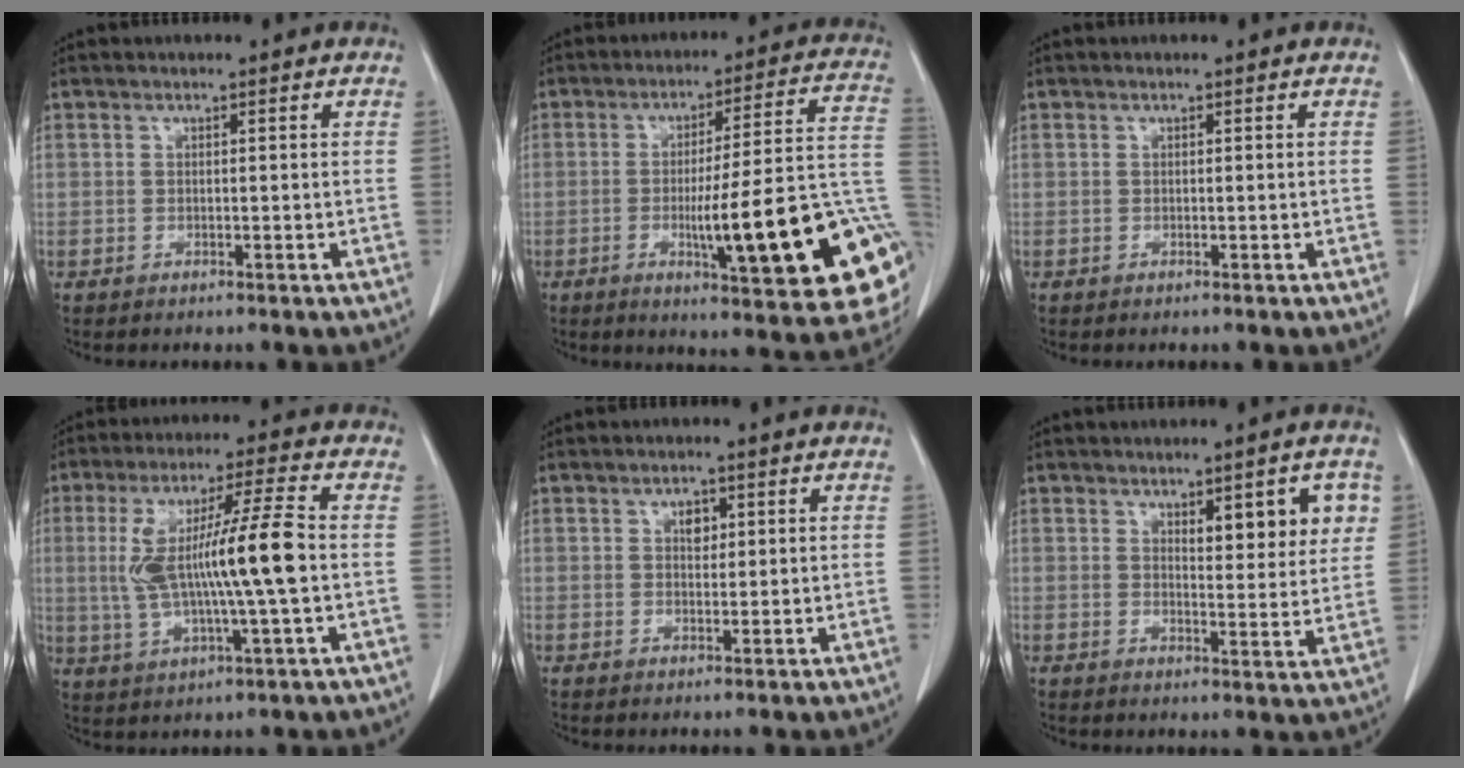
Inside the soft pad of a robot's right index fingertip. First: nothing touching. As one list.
[{"total": 22.2, "force": [-5.7, 2.2, 21.4], "torque": [-0.199, 0.009, -0.070]}, {"total": 0.0}, {"total": 13.3, "force": [0.2, 0.5, 13.3], "torque": [-0.262, 0.012, 0.006]}, {"total": 2.0, "force": [0.8, 1.3, 1.4], "torque": [-0.019, 0.000, 0.012]}, {"total": 7.7, "force": [3.4, 2.2, 6.6], "torque": [-0.079, -0.001, 0.046]}]